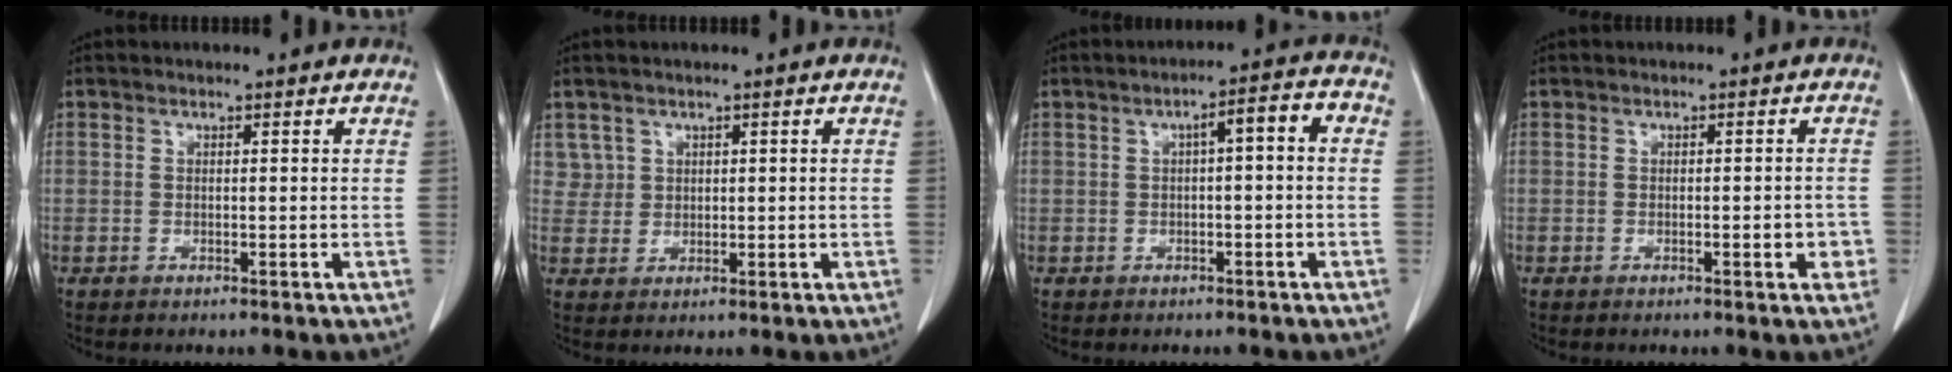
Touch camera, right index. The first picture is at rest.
{"total": 2.8, "force": [1.5, 2.4, -0.2], "torque": [0.019, 0.005, 0.023]}
{"total": 4.6, "force": [0.3, 0.8, 4.5], "torque": [-0.064, 0.022, 0.001]}
{"total": 2.4, "force": [-0.9, 0.8, 2.1], "torque": [-0.023, 0.001, -0.011]}